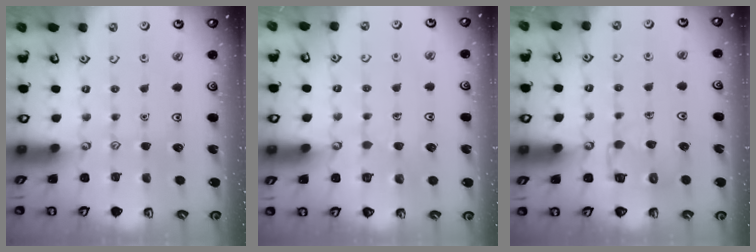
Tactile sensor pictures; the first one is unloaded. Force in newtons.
{"total": 2.9, "press": 2.9, "slide": 0.2}
{"total": 4.6, "press": 4.5, "slide": 0.4}